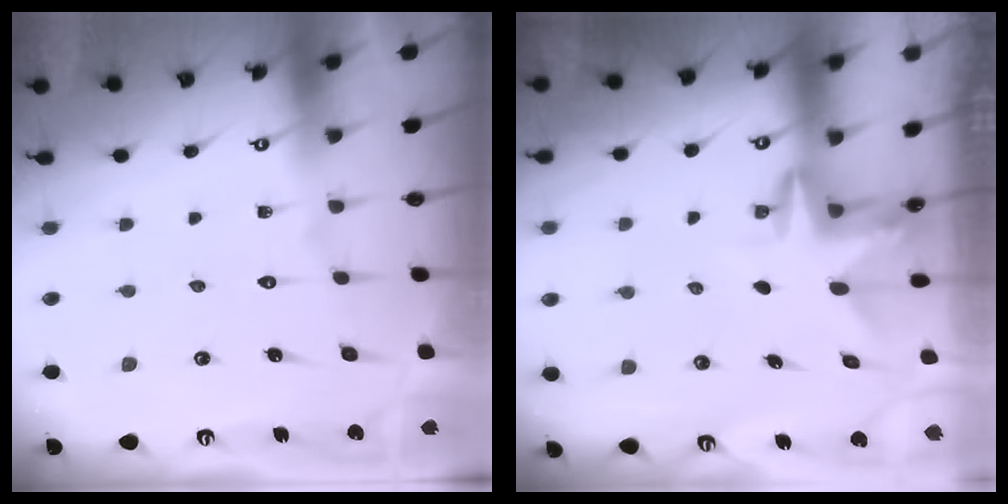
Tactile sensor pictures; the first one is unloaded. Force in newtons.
{"total": 3.2, "press": 3.2, "slide": 0.3}